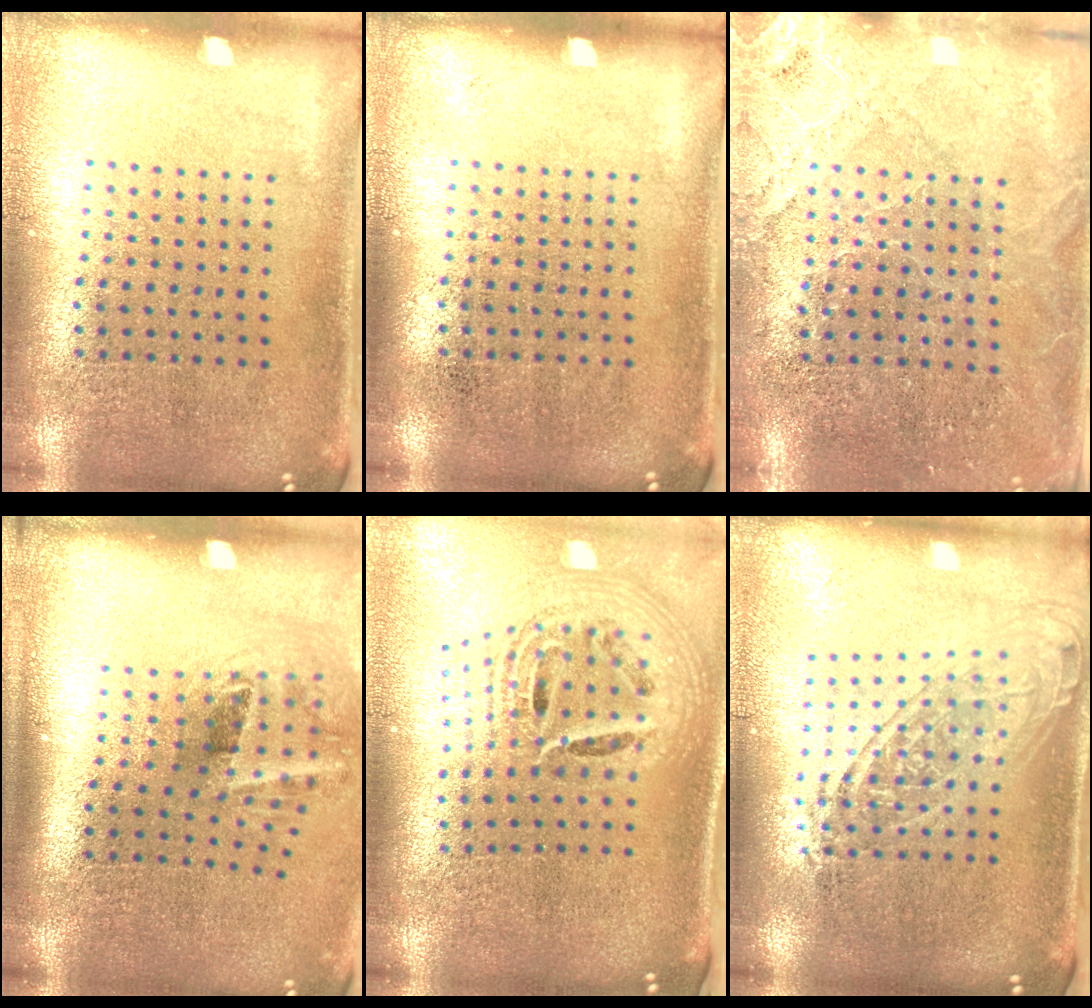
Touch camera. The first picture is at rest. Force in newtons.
{"total": 0.0}
{"total": 2.8, "press": 2.8, "slide": 0.3}
{"total": 2.2, "press": 1.3, "slide": 1.8}
{"total": 2.2, "press": 1.6, "slide": 1.5}
{"total": 1.7, "press": 1.3, "slide": 1.0}